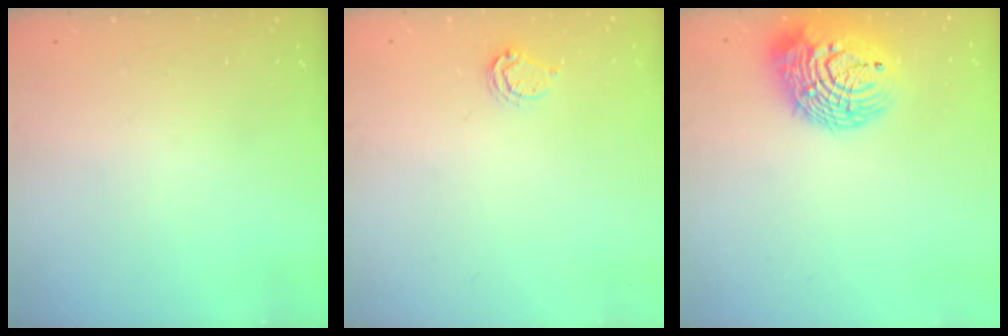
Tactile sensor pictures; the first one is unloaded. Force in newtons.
{"total": 4.4, "press": 4.3, "slide": 0.5}
{"total": 16.8, "press": 16.6, "slide": 2.7}